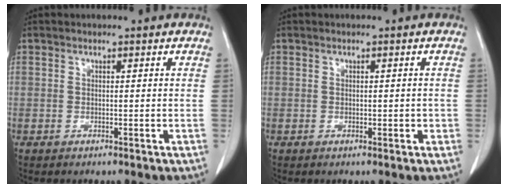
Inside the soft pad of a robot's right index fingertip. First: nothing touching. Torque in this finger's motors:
{"motor_torque": [-0.09, 0.19, 0.00, 0.02]}